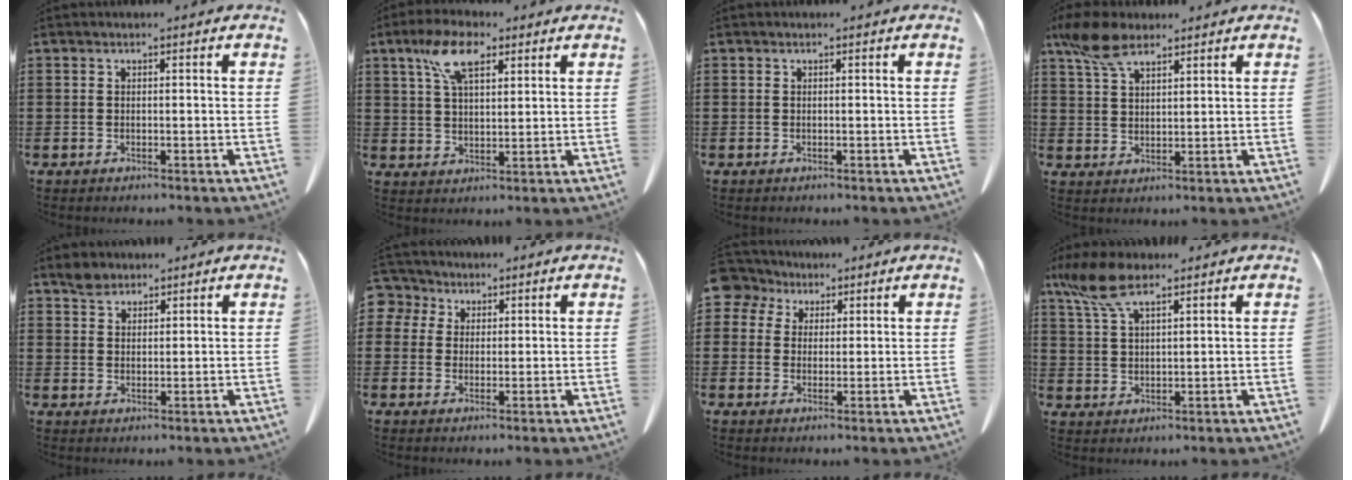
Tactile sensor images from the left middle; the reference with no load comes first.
{"total": 8.0, "force": [4.5, 3.3, 5.7], "torque": [-0.127, 0.011, 0.083]}
{"total": 0.0}
{"total": 7.7, "force": [5.3, 3.1, 4.7], "torque": [-0.107, -0.002, 0.100]}
{"total": 2.8, "force": [2.4, 1.4, 0.7], "torque": [-0.011, -0.001, 0.045]}
{"total": 3.8, "force": [2.1, 3.0, 0.6], "torque": [-0.023, 0.006, 0.037]}
{"total": 4.7, "force": [3.0, 3.5, 1.2], "torque": [-0.038, 0.007, 0.053]}
{"total": 8.0, "force": [5.1, 2.8, 5.5], "torque": [-0.133, -0.008, 0.093]}